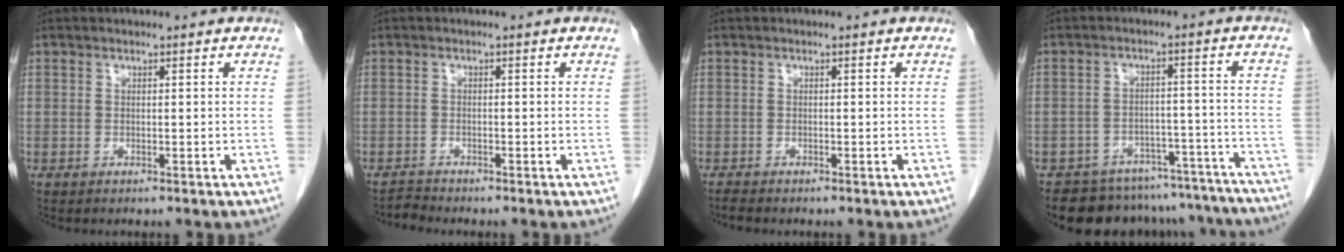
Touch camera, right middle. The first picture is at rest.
{"total": 1.3, "force": [-1.1, -0.3, -0.4], "torque": [0.007, -0.011, -0.022]}
{"total": 0.8, "force": [-0.8, 0.0, 0.2], "torque": [-0.015, -0.005, -0.016]}
{"total": 17.7, "force": [-16.2, 6.3, 3.1], "torque": [-0.028, 0.026, -0.195]}